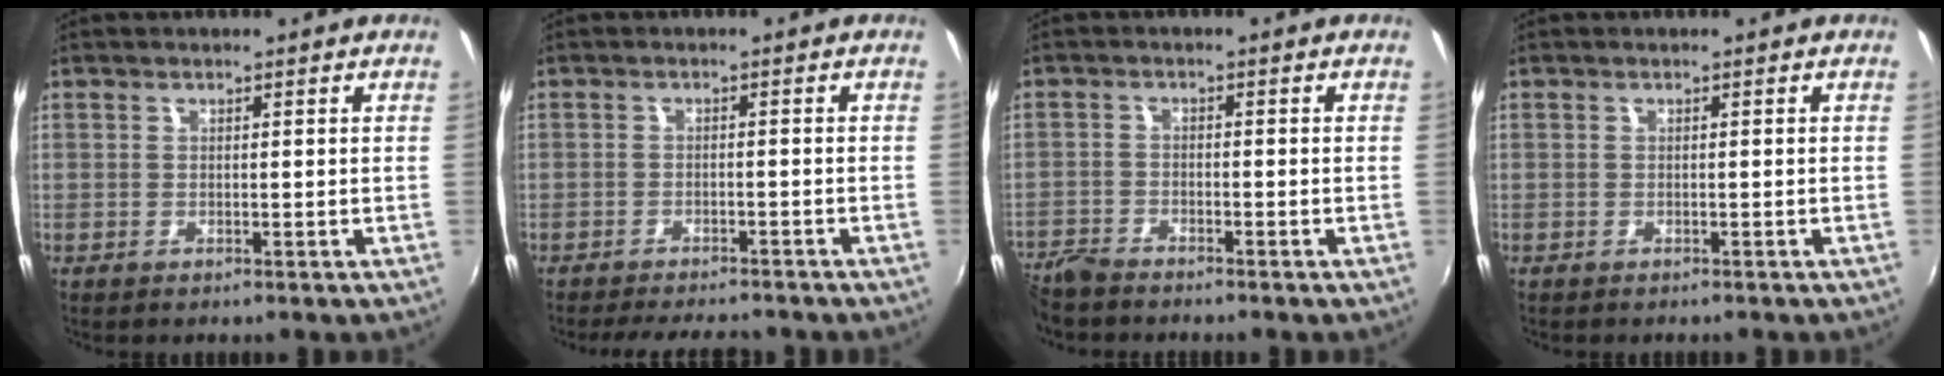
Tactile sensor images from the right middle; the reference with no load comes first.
{"total": 8.5, "force": [-7.6, 2.0, 3.3], "torque": [-0.081, -0.007, -0.110]}
{"total": 5.9, "force": [-5.6, 1.3, 1.6], "torque": [-0.049, -0.021, -0.112]}
{"total": 0.6, "force": [-0.6, 0.2, 0.1], "torque": [-0.003, -0.001, -0.008]}